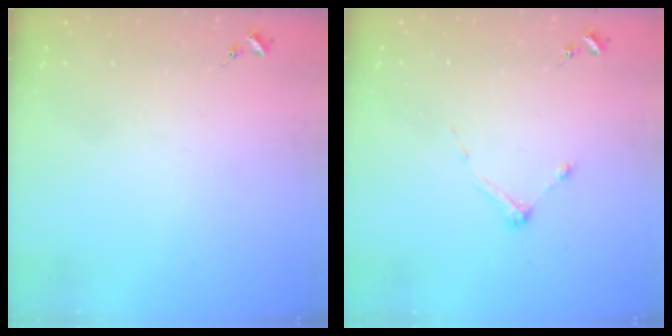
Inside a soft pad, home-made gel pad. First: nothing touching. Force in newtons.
{"total": 4.9, "press": 4.9, "slide": 0.7}